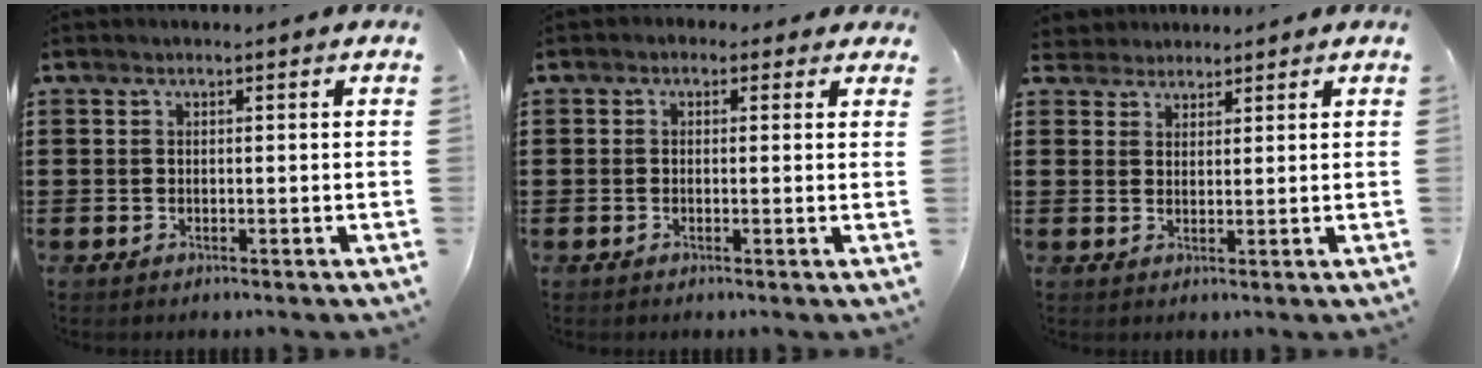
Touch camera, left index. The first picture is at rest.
{"total": 1.1, "force": [-0.2, 1.0, 0.5], "torque": [-0.011, 0.006, -0.005]}
{"total": 2.3, "force": [2.1, 1.0, -0.4], "torque": [-0.002, 0.005, 0.040]}